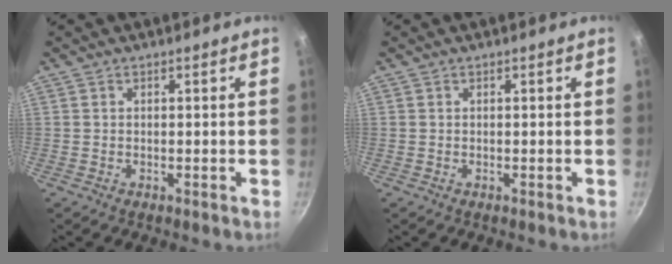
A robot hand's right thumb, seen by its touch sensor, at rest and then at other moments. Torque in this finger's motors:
{"motor_torque": [0.00, 0.00, -0.12, 0.35, 0.00]}